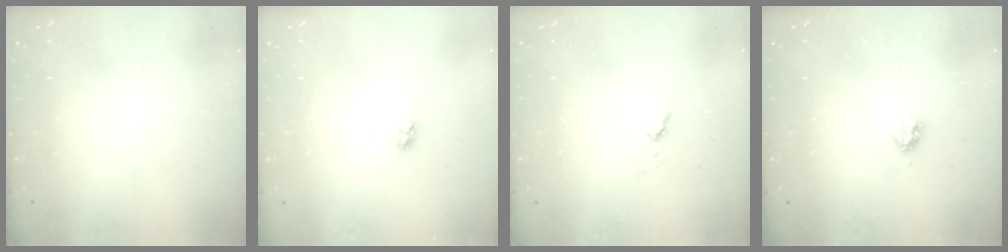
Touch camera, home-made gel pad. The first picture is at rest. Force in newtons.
{"total": 2.9, "press": 2.9, "slide": 0.3}
{"total": 2.8, "press": 2.8, "slide": 0.4}
{"total": 2.9, "press": 2.9, "slide": 0.5}